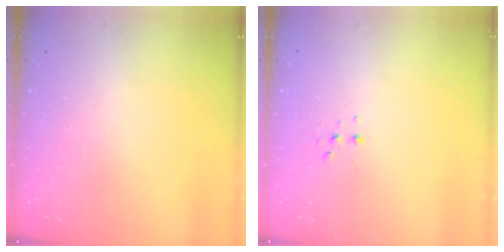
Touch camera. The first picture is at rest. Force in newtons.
{"total": 2.3, "press": 2.2, "slide": 0.6}